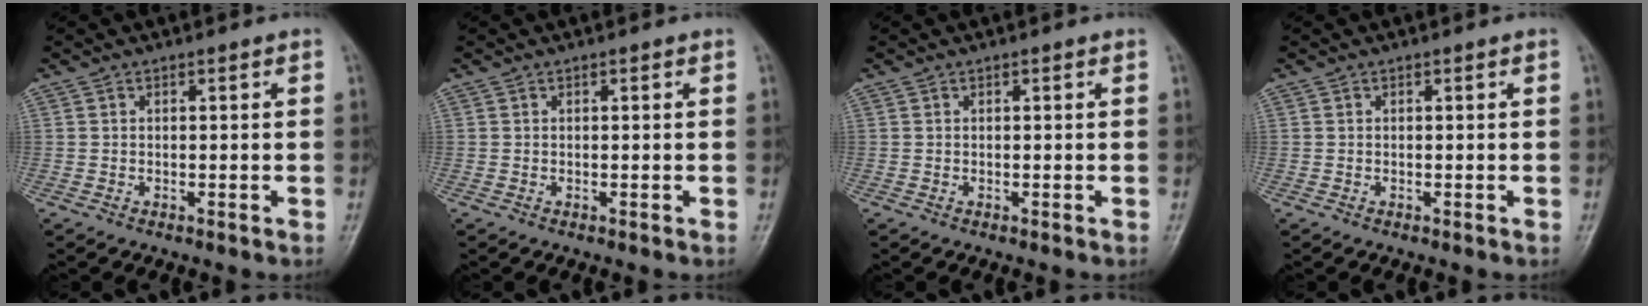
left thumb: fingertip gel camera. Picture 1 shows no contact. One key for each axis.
{"total": 0.0}
{"total": 0.0}
{"total": 0.0}